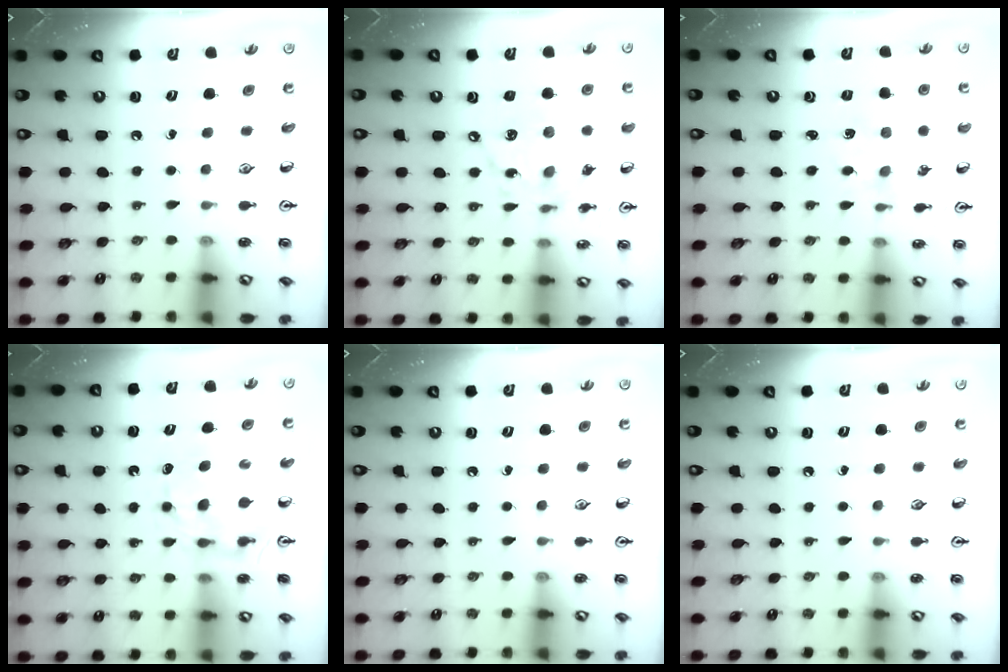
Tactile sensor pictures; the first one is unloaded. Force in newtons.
{"total": 12.8, "press": 12.8, "slide": 0.9}
{"total": 2.0, "press": 1.8, "slide": 0.7}
{"total": 7.7, "press": 7.6, "slide": 0.7}
{"total": 0.0}
{"total": 0.0}